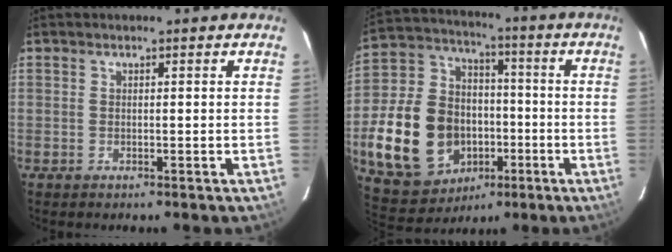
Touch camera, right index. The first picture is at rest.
{"total": 21.0, "force": [-5.8, 16.2, 12.1], "torque": [-0.293, 0.028, -0.071]}